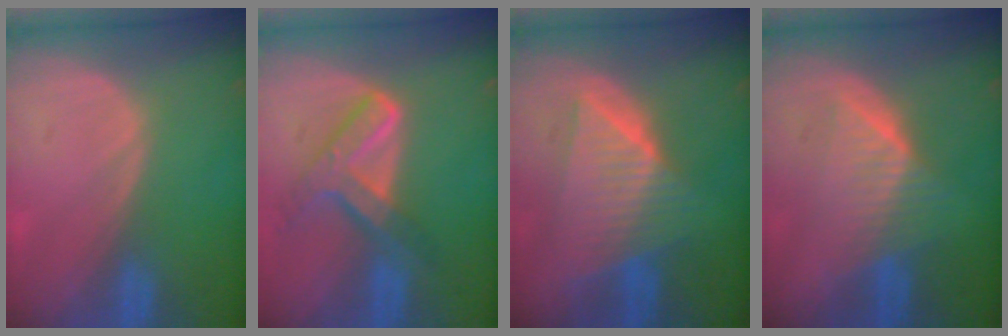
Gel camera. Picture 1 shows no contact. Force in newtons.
{"total": 7.6, "press": 6.3, "slide": 4.3}
{"total": 8.8, "press": 8.8, "slide": 0.5}
{"total": 6.5, "press": 6.2, "slide": 1.8}